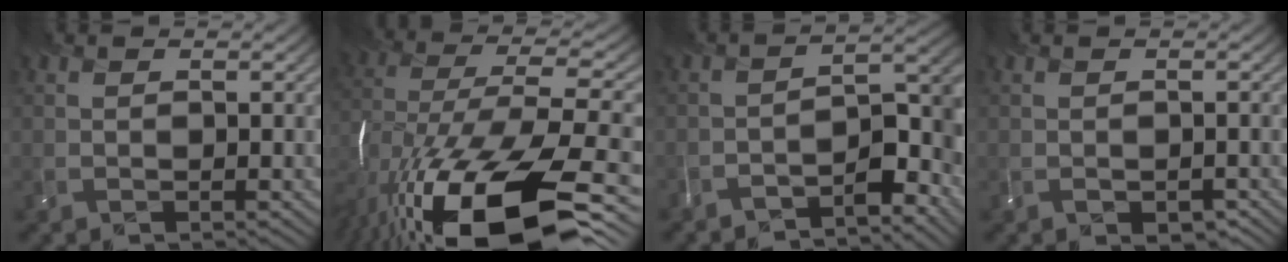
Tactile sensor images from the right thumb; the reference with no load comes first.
{"total": 17.8, "force": [-9.5, 7.4, 13.1], "torque": [-0.273, -0.027, -0.159]}
{"total": 6.6, "force": [-6.2, 0.7, 2.4], "torque": [-0.015, 0.009, -0.100]}
{"total": 2.7, "force": [-1.8, 1.8, 1.1], "torque": [-0.003, -0.004, -0.022]}